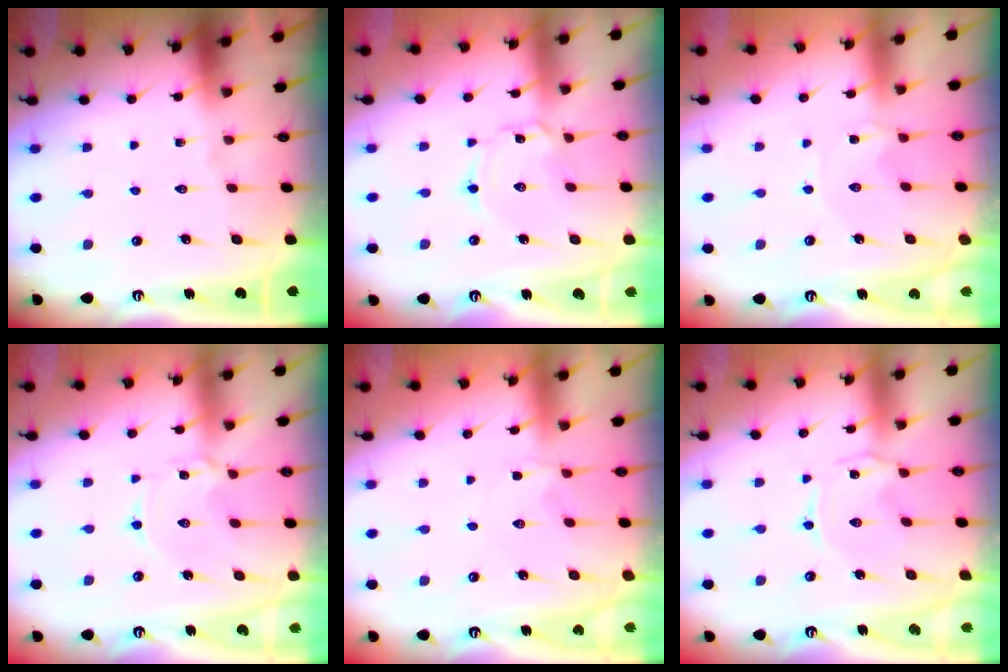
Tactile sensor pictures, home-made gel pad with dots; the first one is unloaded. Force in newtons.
{"total": 2.0, "press": 2.0, "slide": 0.2}
{"total": 0.0}
{"total": 1.5, "press": 1.5, "slide": 0.2}
{"total": 1.7, "press": 1.6, "slide": 0.5}
{"total": 0.9, "press": 0.8, "slide": 0.2}